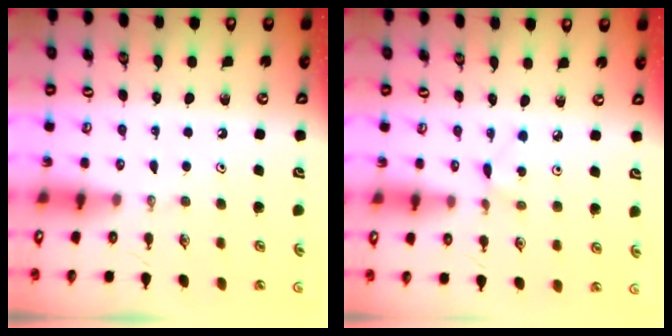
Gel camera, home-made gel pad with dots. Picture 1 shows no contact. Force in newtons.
{"total": 1.9, "press": 1.9, "slide": 0.3}